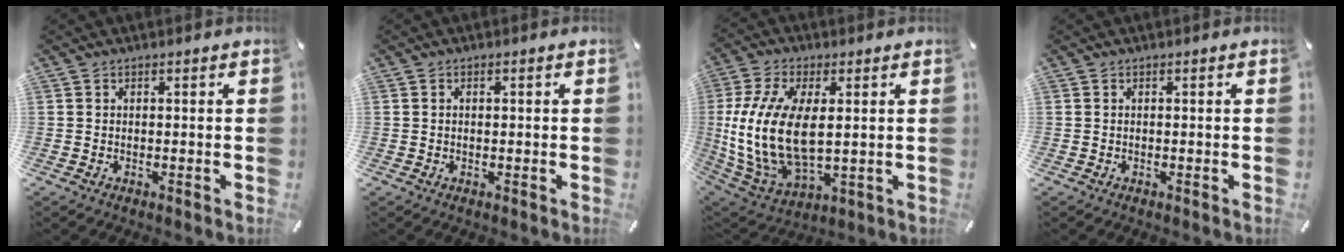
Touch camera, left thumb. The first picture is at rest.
{"total": 0.6, "force": [0.1, 0.3, 0.5], "torque": [-0.010, 0.001, 0.000]}
{"total": 16.5, "force": [1.7, 9.1, 13.6], "torque": [-0.312, -0.013, 0.032]}
{"total": 0.0}